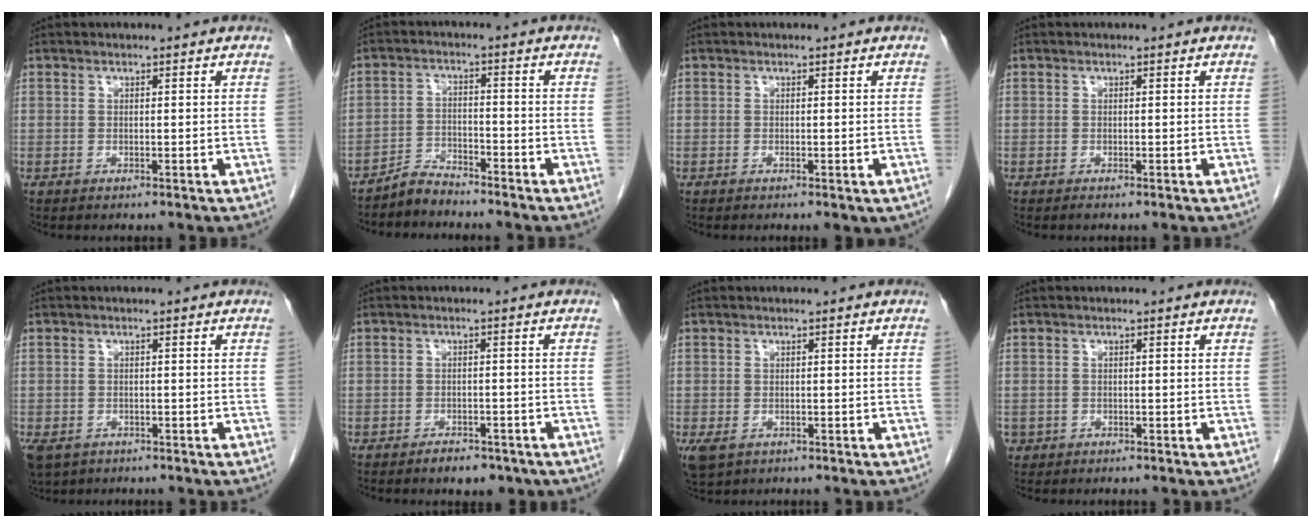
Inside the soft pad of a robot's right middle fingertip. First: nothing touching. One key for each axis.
{"total": 3.6, "fx": -3.5, "fy": 0.6, "fz": 0.2, "tx": -0.004, "ty": -0.010, "tz": -0.068}
{"total": 1.3, "fx": -0.5, "fy": 0.5, "fz": 1.1, "tx": -0.013, "ty": -0.002, "tz": -0.003}
{"total": 0.0}
{"total": 6.5, "fx": -3.9, "fy": 4.6, "fz": 2.6, "tx": -0.063, "ty": -0.008, "tz": -0.060}
{"total": 4.2, "fx": -3.1, "fy": 2.0, "fz": 1.9, "tx": -0.025, "ty": 0.001, "tz": -0.037}
{"total": 3.2, "fx": -1.4, "fy": 2.1, "fz": 2.0, "tx": -0.048, "ty": -0.008, "tz": -0.014}
{"total": 1.0, "fx": -0.5, "fy": 0.9, "fz": 0.1, "tx": -0.007, "ty": 0.004, "tz": -0.005}